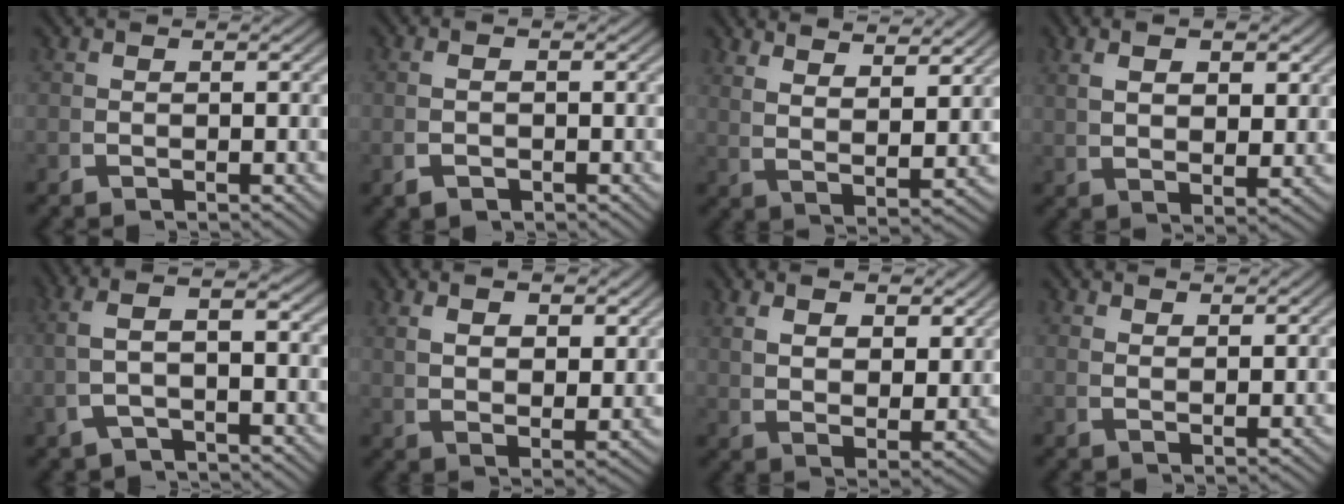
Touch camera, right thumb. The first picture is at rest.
{"total": 1.2, "force": [-0.6, 0.5, 0.9], "torque": [-0.017, 0.004, -0.009]}
{"total": 5.0, "force": [3.6, 1.1, 3.3], "torque": [-0.053, 0.001, 0.070]}
{"total": 3.1, "force": [1.6, 0.9, 2.5], "torque": [-0.035, 0.002, 0.040]}
{"total": 4.0, "force": [0.0, 1.4, 3.7], "torque": [-0.070, 0.014, -0.001]}
{"total": 3.6, "force": [2.4, 1.1, 2.5], "torque": [-0.031, -0.002, 0.051]}
{"total": 4.4, "force": [2.7, 1.6, 3.0], "torque": [-0.038, -0.003, 0.055]}
{"total": 1.8, "force": [1.7, -0.3, 0.4], "torque": [-0.001, 0.004, 0.035]}